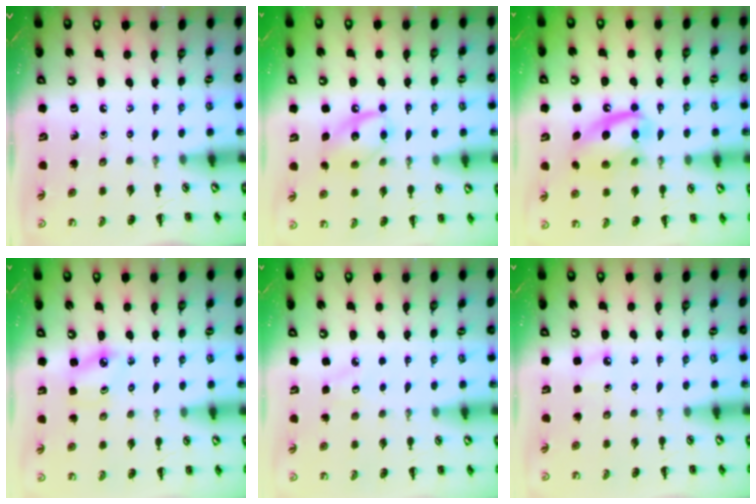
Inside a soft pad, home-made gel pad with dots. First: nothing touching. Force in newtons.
{"total": 11.7, "press": 11.6, "slide": 1.5}
{"total": 14.6, "press": 14.5, "slide": 2.0}
{"total": 3.4, "press": 3.3, "slide": 0.7}
{"total": 3.6, "press": 3.5, "slide": 0.8}
{"total": 2.8, "press": 2.6, "slide": 1.0}